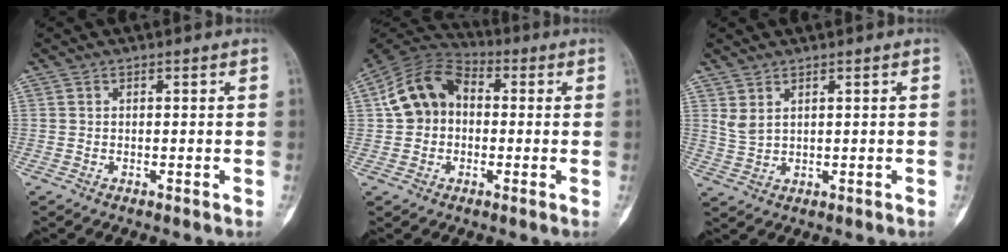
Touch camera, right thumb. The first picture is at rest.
{"total": 11.5, "force": [0.7, 9.0, 7.2], "torque": [-0.116, 0.033, -0.003]}
{"total": 2.9, "force": [1.6, 1.2, 2.1], "torque": [-0.044, -0.007, 0.042]}